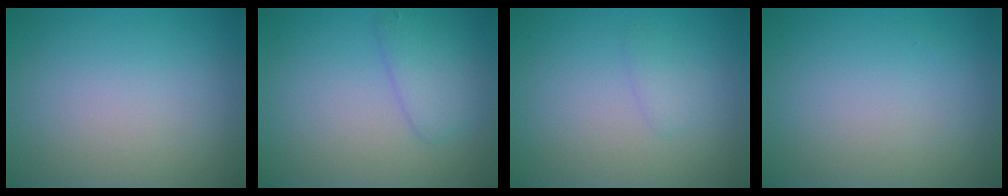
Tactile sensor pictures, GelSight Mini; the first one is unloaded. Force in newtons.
{"total": 2.5, "press": 2.5, "slide": 0.2}
{"total": 1.0, "press": 1.0, "slide": 0.1}
{"total": 0.0}